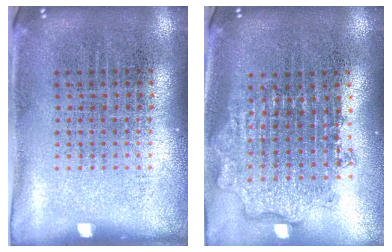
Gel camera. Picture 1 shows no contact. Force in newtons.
{"total": 1.8, "press": 1.5, "slide": 1.1}